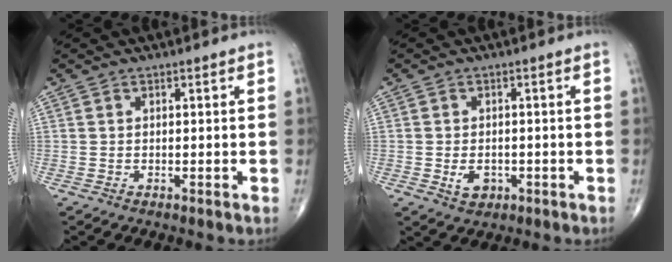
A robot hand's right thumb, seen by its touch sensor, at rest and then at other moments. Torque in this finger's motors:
{"motor_torque": [-0.12, 0.10, 0.21, 0.22, 0.07]}